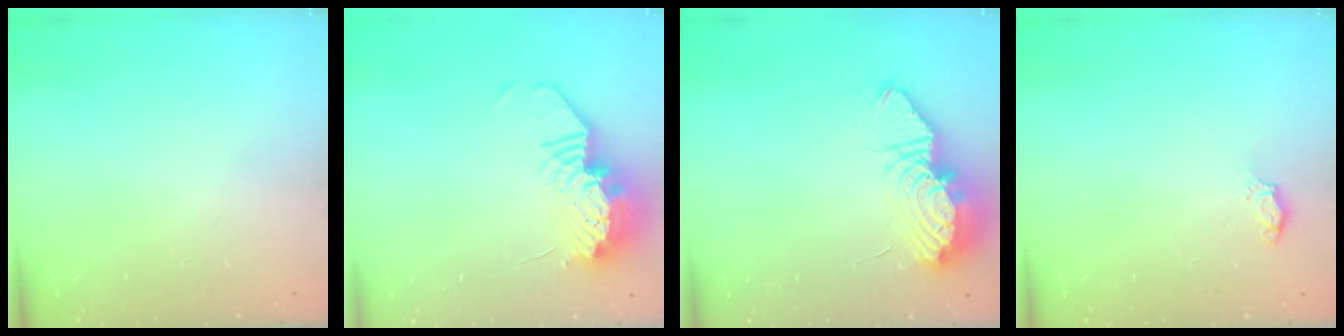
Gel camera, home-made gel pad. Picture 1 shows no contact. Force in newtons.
{"total": 13.2, "press": 13.1, "slide": 1.1}
{"total": 12.6, "press": 12.5, "slide": 1.3}
{"total": 3.0, "press": 2.9, "slide": 0.4}